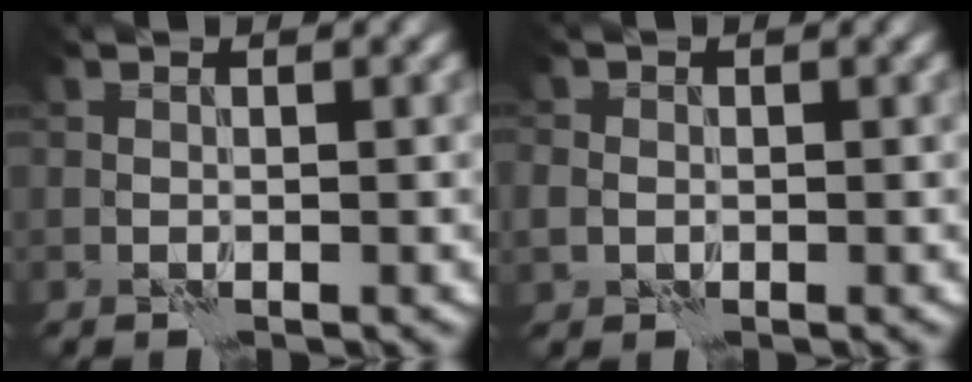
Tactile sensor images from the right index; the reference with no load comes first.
{"total": 1.8, "force": [-0.3, 1.7, 0.7], "torque": [-0.012, -0.001, -0.004]}